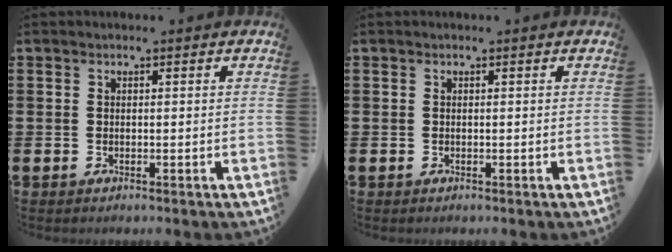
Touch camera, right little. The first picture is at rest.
{"total": 0.0}